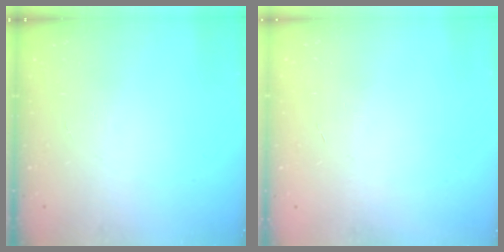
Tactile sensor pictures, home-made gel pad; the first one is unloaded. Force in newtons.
{"total": 0.6, "press": 0.6, "slide": 0.2}